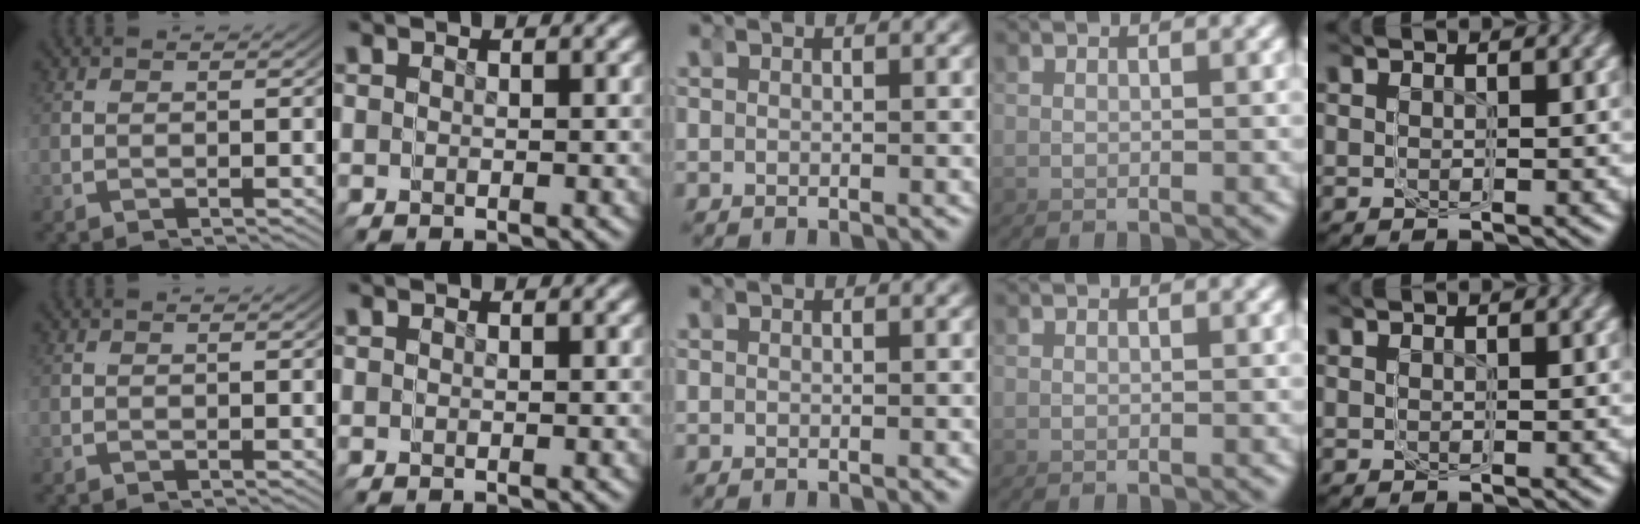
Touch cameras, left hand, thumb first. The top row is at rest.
{}